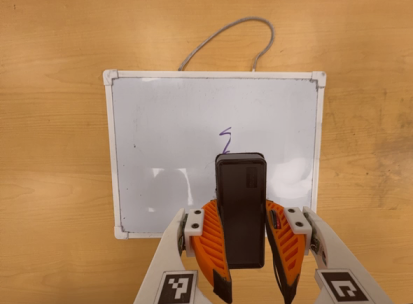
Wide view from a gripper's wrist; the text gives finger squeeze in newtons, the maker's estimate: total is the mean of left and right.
{"total": 9.7, "left": 7.8, "right": 11.6}